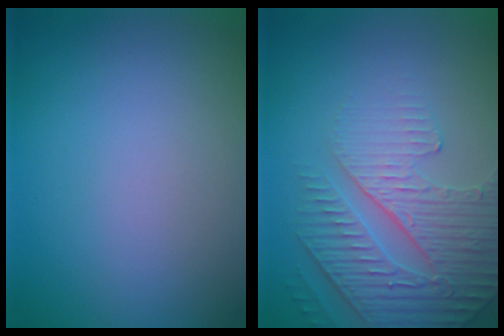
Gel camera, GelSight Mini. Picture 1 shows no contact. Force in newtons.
{"total": 4.4, "press": 4.1, "slide": 1.4}